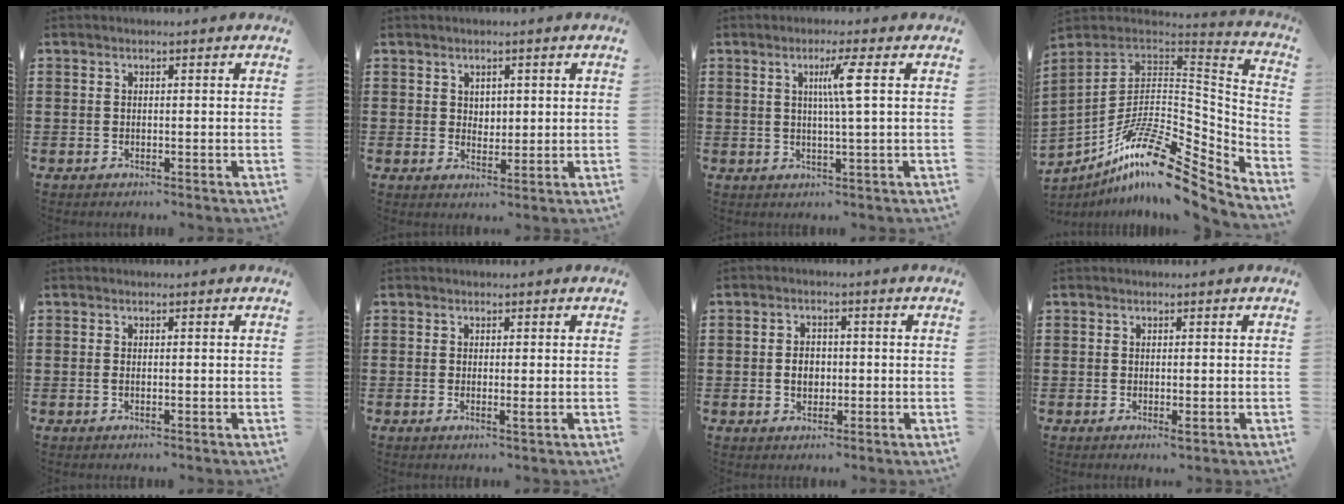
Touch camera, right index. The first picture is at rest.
{"total": 2.0, "force": [1.2, 1.6, 0.5], "torque": [-0.016, 0.009, 0.021]}
{"total": 4.7, "force": [1.2, -0.7, 4.5], "torque": [-0.087, -0.003, 0.013]}
{"total": 15.8, "force": [-9.6, 5.4, 11.4], "torque": [-0.204, 0.006, -0.177]}
{"total": 0.5, "force": [-0.1, 0.1, 0.5], "torque": [-0.011, -0.003, -0.001]}
{"total": 1.0, "force": [0.0, 0.0, 1.0], "torque": [-0.019, -0.005, 0.001]}
{"total": 3.3, "force": [-0.4, 2.3, 2.3], "torque": [-0.040, 0.003, -0.011]}
{"total": 0.9, "force": [-0.1, 0.1, 0.9], "torque": [-0.016, -0.004, -0.001]}